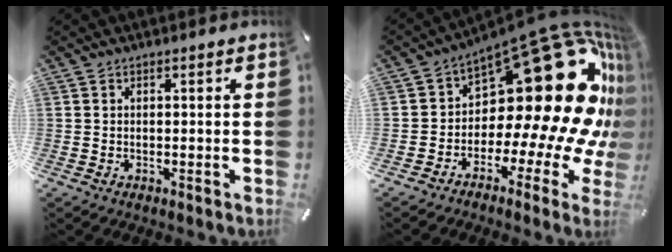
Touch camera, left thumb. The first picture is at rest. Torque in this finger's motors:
{"motor_torque": [1.49, 1.59, 0.87, 0.44, 0.13]}